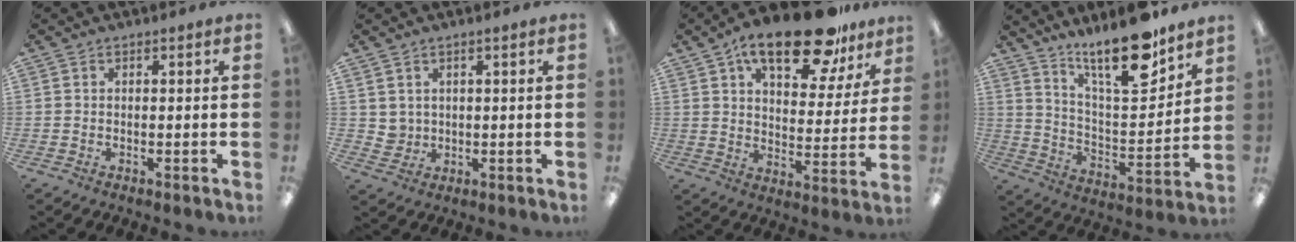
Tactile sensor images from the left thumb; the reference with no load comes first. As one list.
[{"total": 3.1, "force": [2.0, 2.4, 0.1], "torque": [-0.004, -0.007, 0.035]}, {"total": 20.1, "force": [13.5, 7.9, 12.5], "torque": [-0.187, -0.072, 0.222]}, {"total": 19.0, "force": [14.5, 5.0, 11.2], "torque": [-0.181, -0.095, 0.239]}]